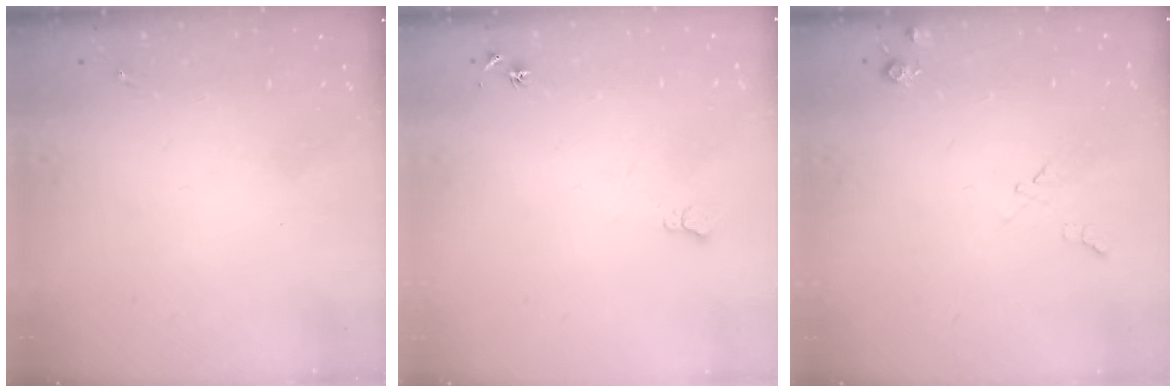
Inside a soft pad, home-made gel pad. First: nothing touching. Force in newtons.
{"total": 6.2, "press": 6.1, "slide": 0.8}
{"total": 5.8, "press": 5.8, "slide": 0.8}